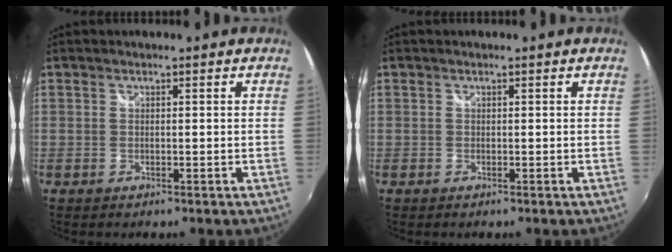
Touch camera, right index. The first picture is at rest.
{"total": 0.0}